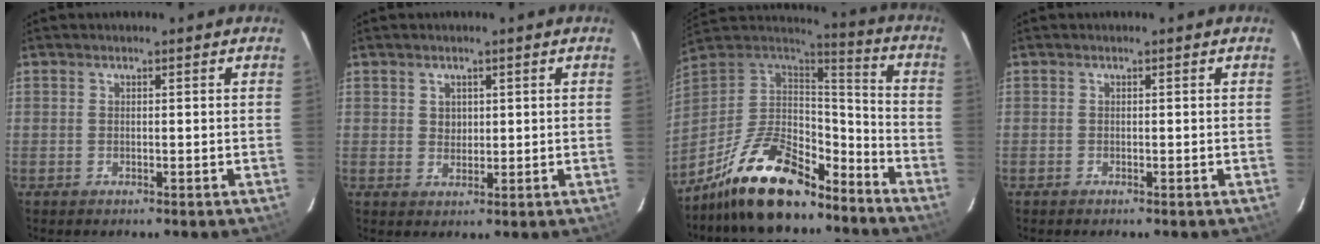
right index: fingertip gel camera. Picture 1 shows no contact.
{"total": 2.2, "force": [0.9, 1.9, 0.7], "torque": [-0.005, 0.004, 0.017]}
{"total": 20.8, "force": [-15.0, 8.2, 11.8], "torque": [-0.237, 0.008, -0.253]}
{"total": 0.0}